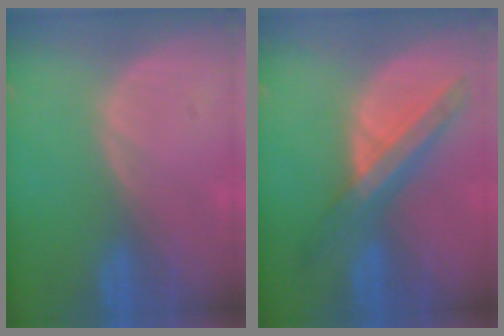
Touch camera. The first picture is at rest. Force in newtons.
{"total": 7.8, "press": 7.2, "slide": 3.0}